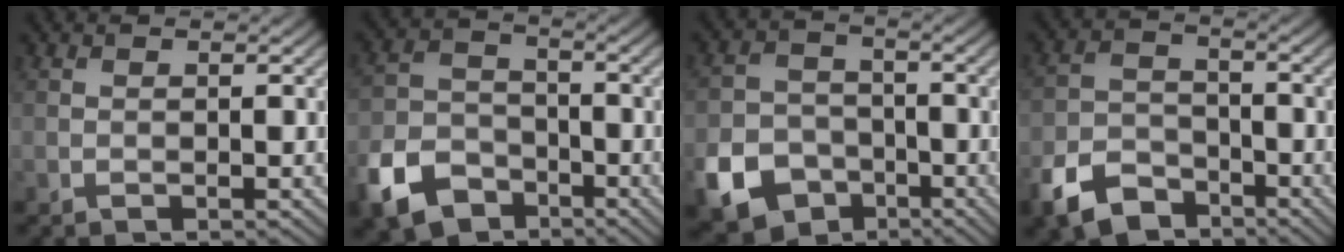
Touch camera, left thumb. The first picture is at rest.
{"total": 9.2, "force": [-5.6, 6.0, 4.2], "torque": [-0.105, -0.017, -0.122]}
{"total": 9.5, "force": [-4.9, 7.0, 4.2], "torque": [-0.100, -0.022, -0.101]}
{"total": 8.1, "force": [-5.5, 4.6, 3.6], "torque": [-0.085, -0.012, -0.119]}